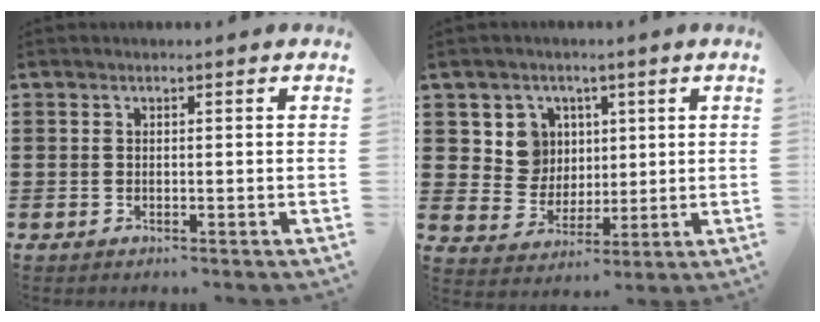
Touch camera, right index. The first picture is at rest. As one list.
[{"total": 7.0, "force": [2.5, 6.4, 1.4], "torque": [-0.054, 0.011, 0.049]}]